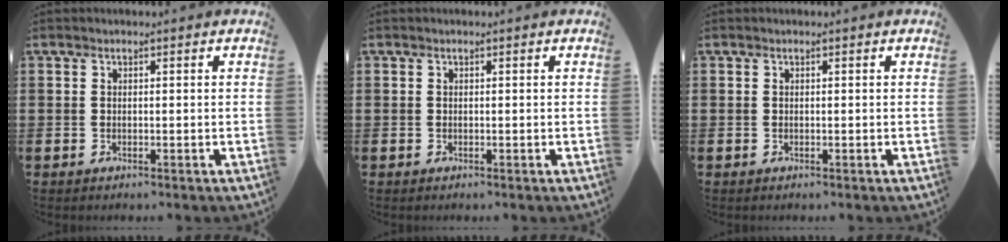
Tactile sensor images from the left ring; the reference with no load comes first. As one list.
[{"total": 0.0}, {"total": 0.0}]